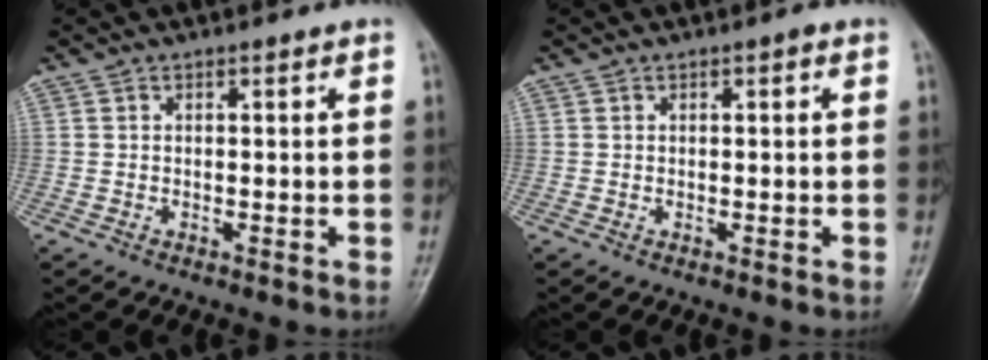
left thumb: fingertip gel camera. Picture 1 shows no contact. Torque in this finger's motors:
{"motor_torque": [0.69, 2.47, 0.72, -0.15, 0.19]}